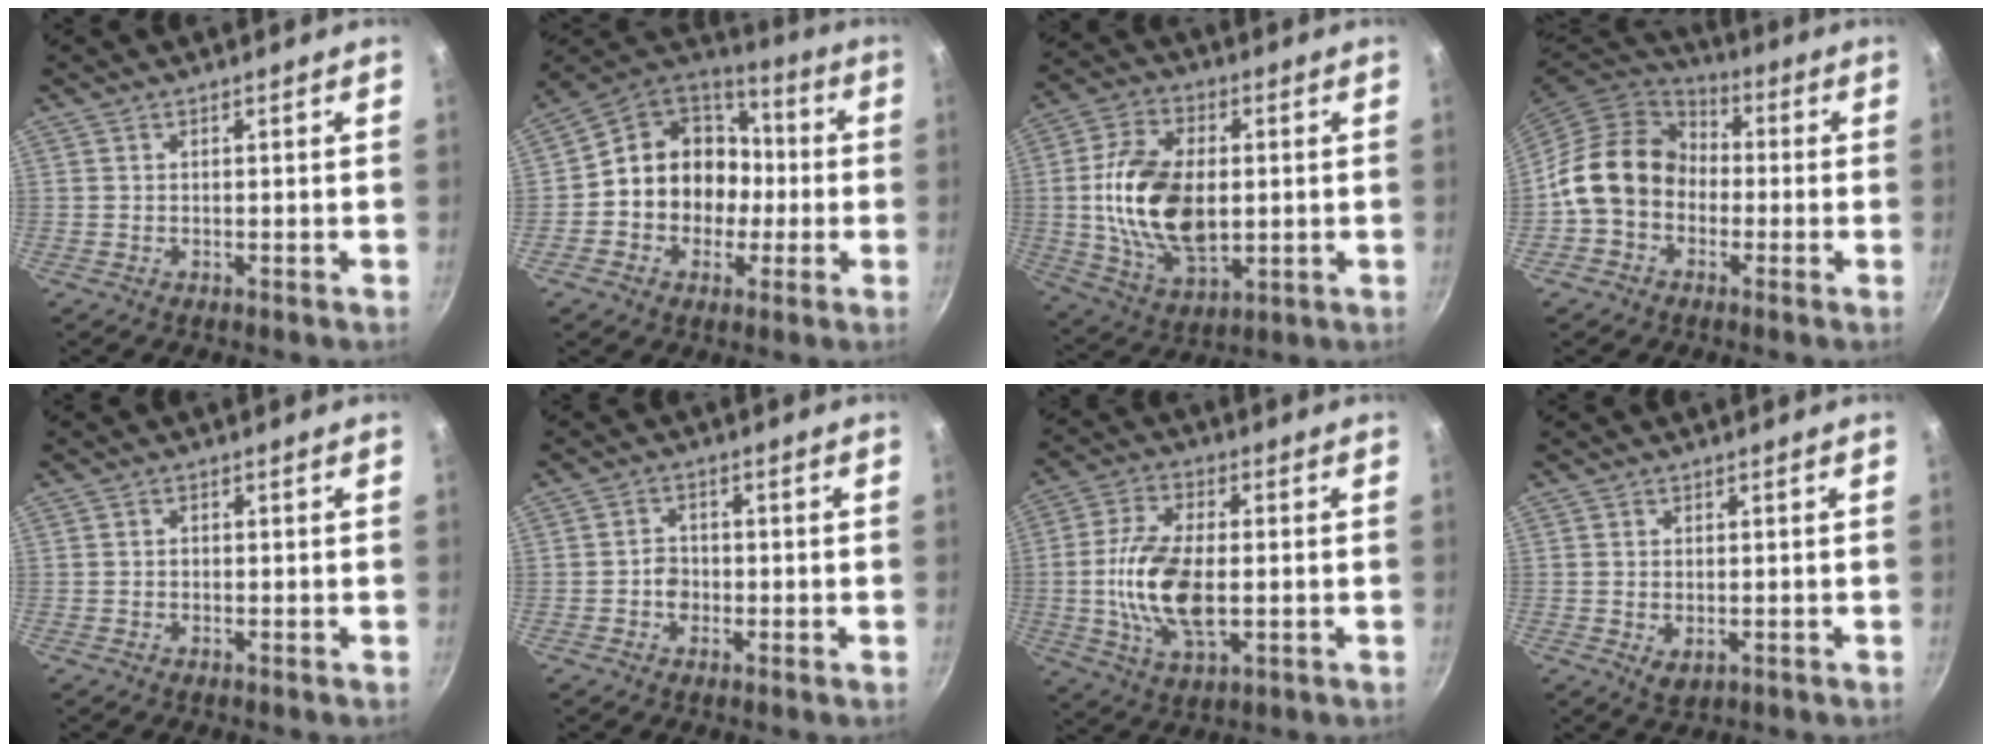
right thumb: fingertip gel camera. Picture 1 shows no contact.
{"total": 16.2, "force": [-1.3, 14.0, 7.9], "torque": [-0.088, 0.044, -0.026]}
{"total": 18.2, "force": [0.4, 11.2, 14.4], "torque": [-0.253, 0.003, 0.013]}
{"total": 14.3, "force": [-1.4, 11.7, 8.1], "torque": [-0.102, 0.038, -0.043]}
{"total": 0.7, "force": [-0.1, 0.7, 0.3], "torque": [-0.006, 0.003, -0.001]}
{"total": 3.1, "force": [-0.9, 2.5, 1.6], "torque": [-0.009, 0.011, -0.017]}
{"total": 14.2, "force": [-1.1, 7.3, 12.2], "torque": [-0.234, 0.007, -0.023]}
{"total": 2.9, "force": [-0.4, 1.9, 2.2], "torque": [-0.035, -0.010, -0.002]}